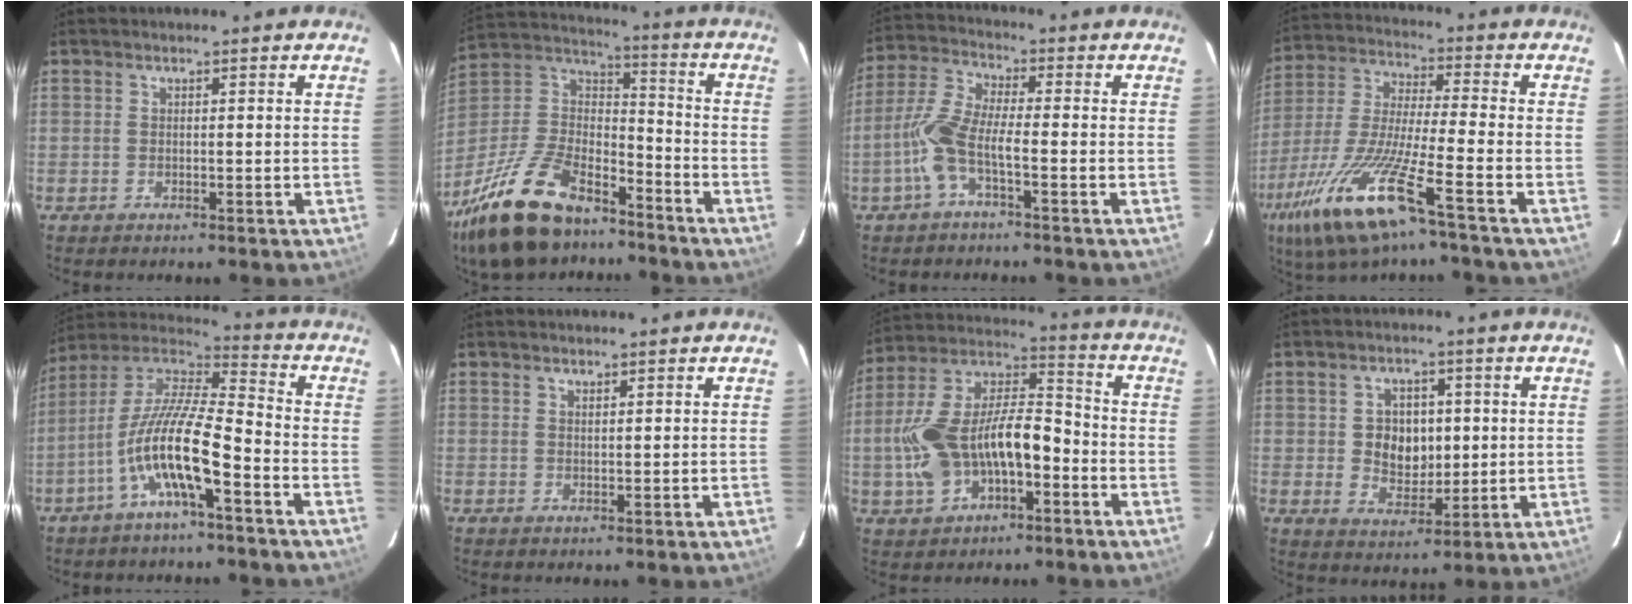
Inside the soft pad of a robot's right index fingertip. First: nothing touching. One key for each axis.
{"total": 24.4, "fx": -17.3, "fy": 10.6, "fz": 13.5, "tx": -0.290, "ty": 0.001, "tz": -0.298}
{"total": 7.9, "fx": -3.0, "fy": 1.7, "fz": 7.1, "tx": -0.167, "ty": 0.008, "tz": -0.061}
{"total": 17.1, "fx": -9.7, "fy": 1.4, "fz": 14.1, "tx": -0.302, "ty": -0.032, "tz": -0.189}
{"total": 14.0, "fx": -6.1, "fy": 2.6, "fz": 12.3, "tx": -0.233, "ty": -0.002, "tz": -0.122}
{"total": 0.8, "fx": 0.7, "fy": 0.1, "fz": 0.3, "tx": -0.007, "ty": 0.001, "tz": 0.013}
{"total": 17.9, "fx": -4.9, "fy": 9.4, "fz": 14.4, "tx": -0.293, "ty": 0.018, "tz": -0.082}
{"total": 7.5, "fx": 0.6, "fy": 5.7, "fz": 4.8, "tx": -0.087, "ty": 0.007, "tz": 0.022}